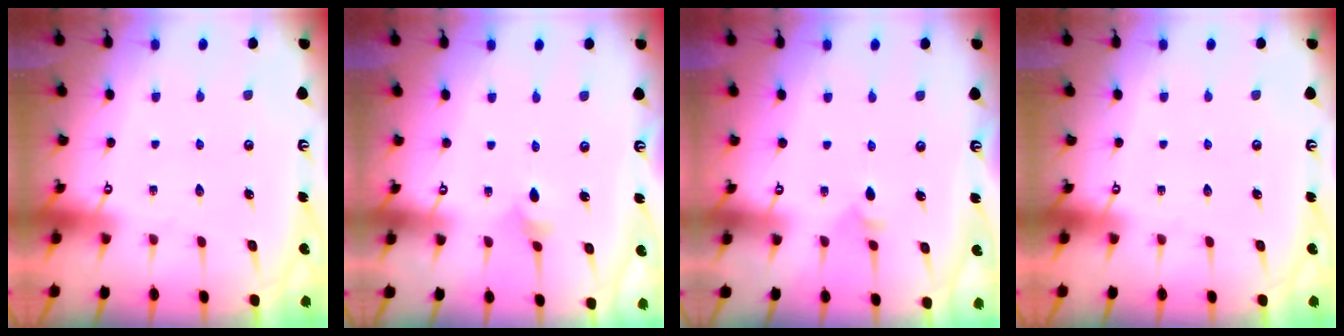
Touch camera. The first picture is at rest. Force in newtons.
{"total": 2.9, "press": 2.8, "slide": 0.6}
{"total": 2.9, "press": 2.8, "slide": 0.9}
{"total": 0.0}